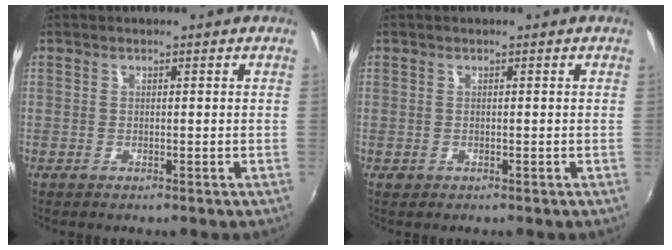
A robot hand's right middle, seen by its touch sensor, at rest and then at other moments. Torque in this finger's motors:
{"motor_torque": [0.26, -0.23, 0.04, 0.00]}